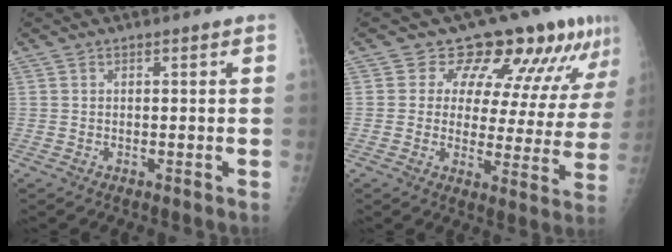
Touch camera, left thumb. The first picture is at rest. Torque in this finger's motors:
{"motor_torque": [0.13, 0.34, 0.09, 0.06, 0.04]}